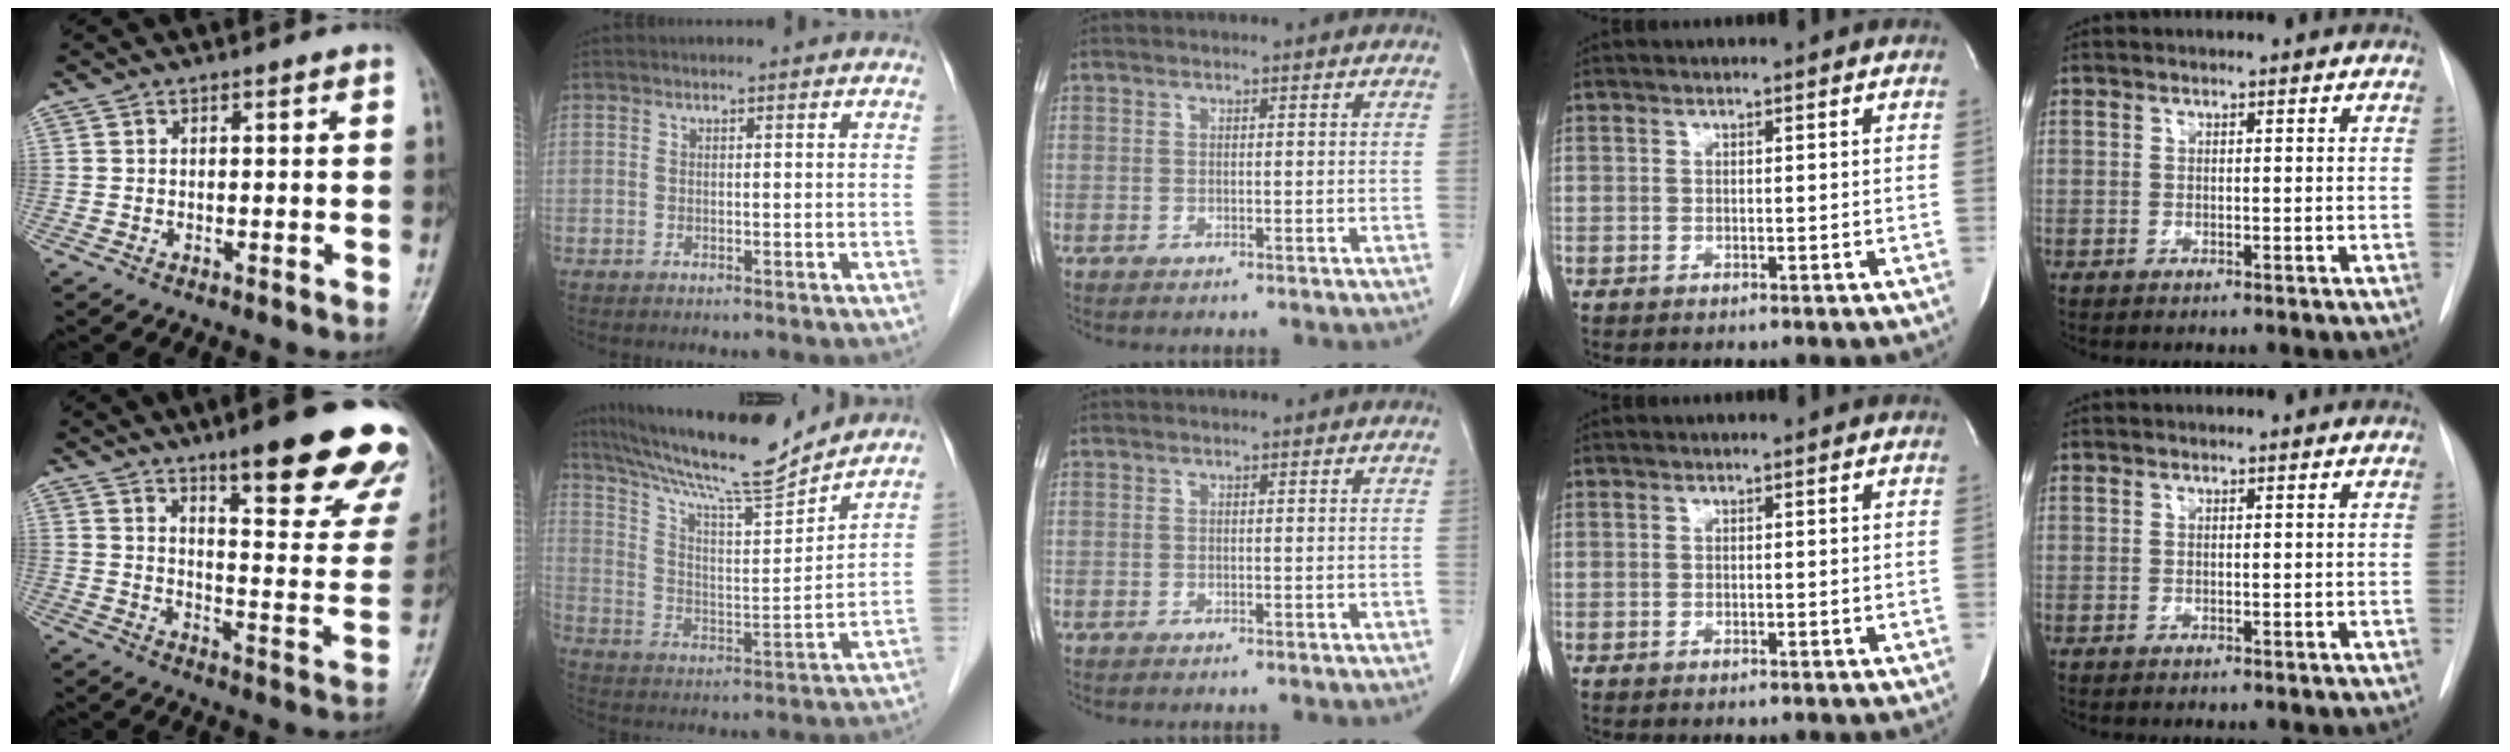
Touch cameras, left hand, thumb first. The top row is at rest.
{"thumb": {"total": 22.9, "force": [15.5, 5.2, 16.0], "torque": [-0.172, -0.081, 0.206]}, "index": {"total": 16.9, "force": [15.3, 0.0, 7.1], "torque": [-0.127, -0.004, 0.253]}}